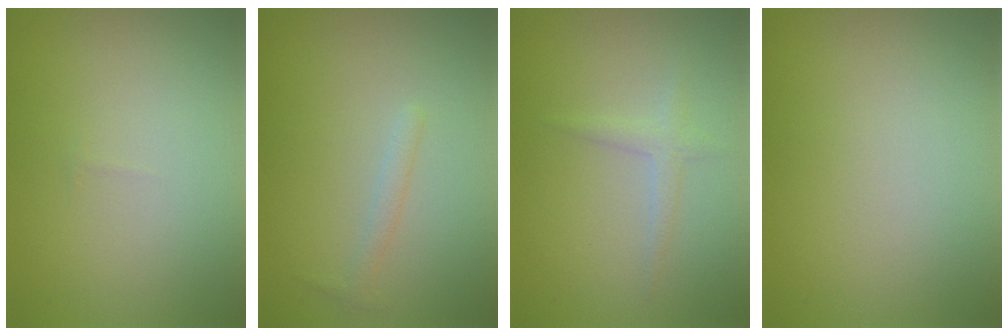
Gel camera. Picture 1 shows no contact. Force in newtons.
{"total": 1.0, "press": 1.0, "slide": 0.0}
{"total": 1.3, "press": 1.3, "slide": 0.0}
{"total": 0.0}